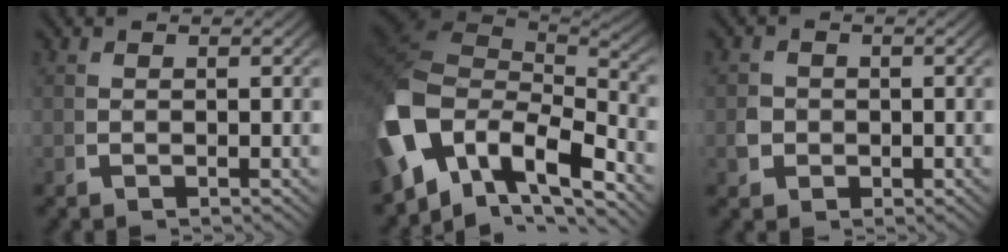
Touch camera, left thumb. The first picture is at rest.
{"total": 15.6, "force": [-1.2, 10.7, 11.3], "torque": [-0.270, -0.053, 0.003]}
{"total": 2.2, "force": [-0.3, 2.1, 0.5], "torque": [-0.015, -0.010, -0.005]}